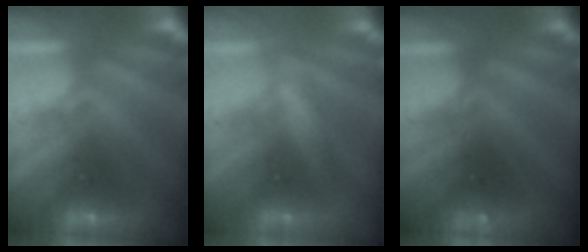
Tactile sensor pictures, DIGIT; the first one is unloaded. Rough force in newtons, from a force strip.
{"total": 2.8}
{"total": 2.4}